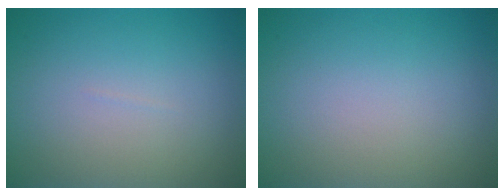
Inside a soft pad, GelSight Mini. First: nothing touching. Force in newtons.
{"total": 0.0}